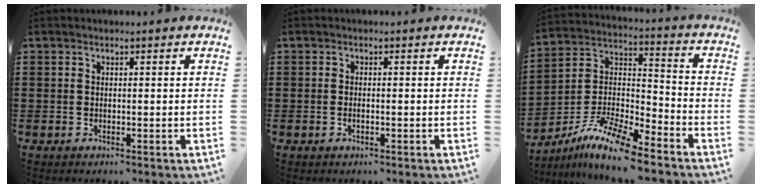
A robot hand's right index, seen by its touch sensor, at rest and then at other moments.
{"total": 0.7, "force": [-0.4, 0.1, 0.5], "torque": [-0.011, -0.006, -0.006]}
{"total": 10.5, "force": [-8.8, 1.5, 5.4], "torque": [-0.121, 0.007, -0.181]}